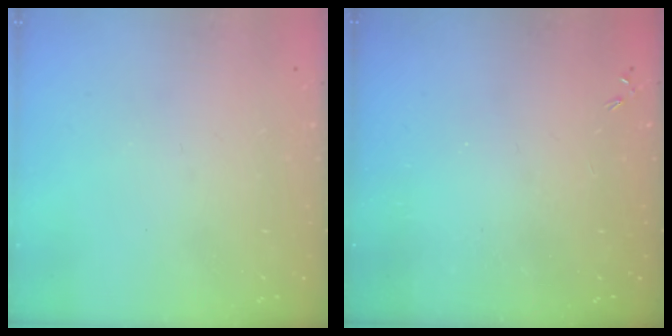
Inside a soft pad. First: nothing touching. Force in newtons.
{"total": 0.0}